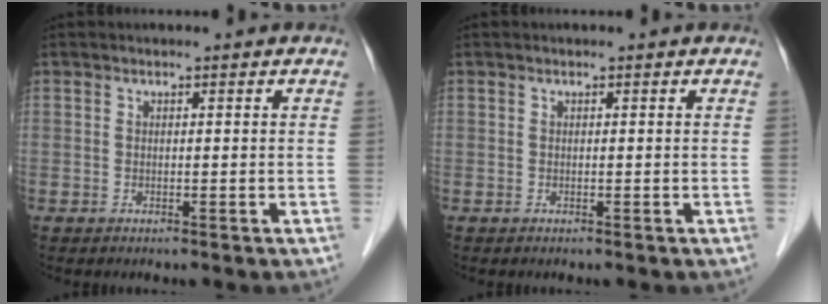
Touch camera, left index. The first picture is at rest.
{"total": 0.0}